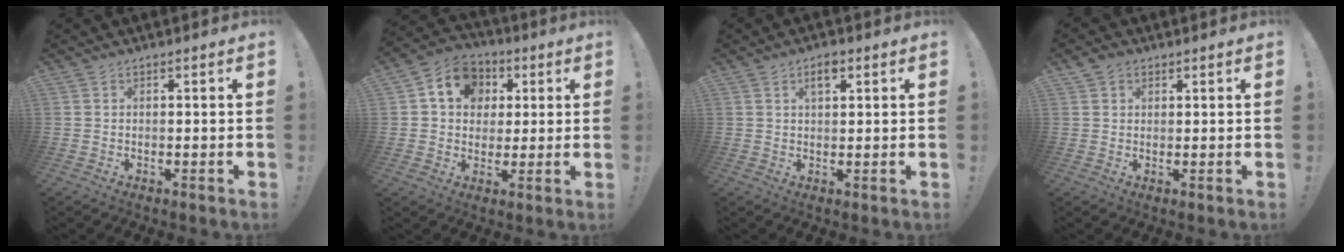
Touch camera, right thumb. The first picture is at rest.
{"total": 11.9, "force": [3.4, 10.0, 5.5], "torque": [-0.080, -0.003, 0.069]}
{"total": 3.6, "force": [1.7, 1.7, 2.6], "torque": [-0.037, -0.003, 0.026]}
{"total": 2.6, "force": [1.6, 1.9, 0.7], "torque": [-0.013, -0.004, 0.030]}